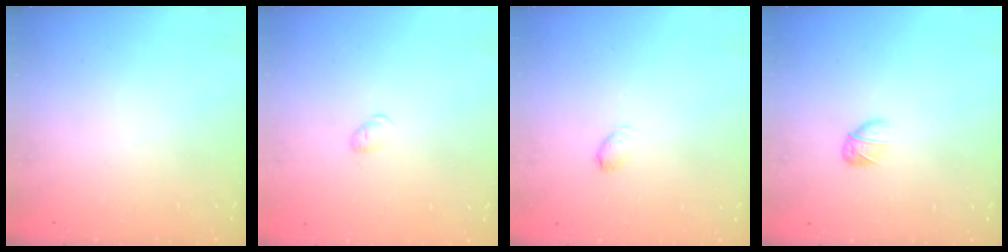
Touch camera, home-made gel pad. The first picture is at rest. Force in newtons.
{"total": 3.7, "press": 3.6, "slide": 0.6}
{"total": 3.1, "press": 3.0, "slide": 0.6}
{"total": 3.3, "press": 3.2, "slide": 0.9}